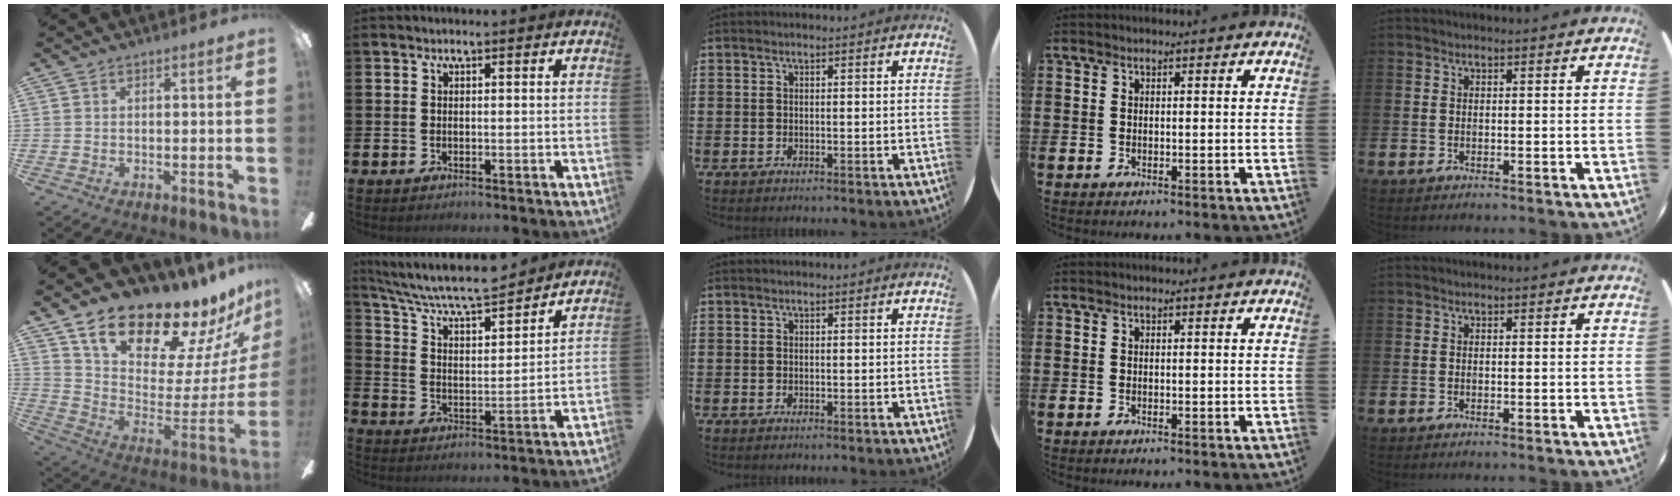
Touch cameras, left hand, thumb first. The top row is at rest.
{"thumb": {"total": 18.2, "force": [15.3, 5.7, 8.0], "torque": [-0.127, -0.134, 0.264]}, "index": {"total": 7.8, "force": [7.3, 1.2, 2.4], "torque": [-0.085, -0.050, 0.127]}}